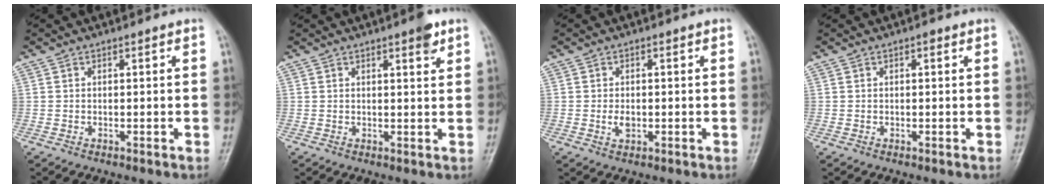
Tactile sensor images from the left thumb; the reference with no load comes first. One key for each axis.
{"total": 3.0, "fx": 1.9, "fy": 0.7, "fz": 2.2, "tx": -0.025, "ty": -0.009, "tz": 0.023}
{"total": 2.3, "fx": -0.4, "fy": 1.5, "fz": 1.8, "tx": -0.030, "ty": -0.001, "tz": -0.006}
{"total": 0.6, "fx": 0.2, "fy": 0.3, "fz": 0.5, "tx": -0.006, "ty": 0.002, "tz": 0.002}